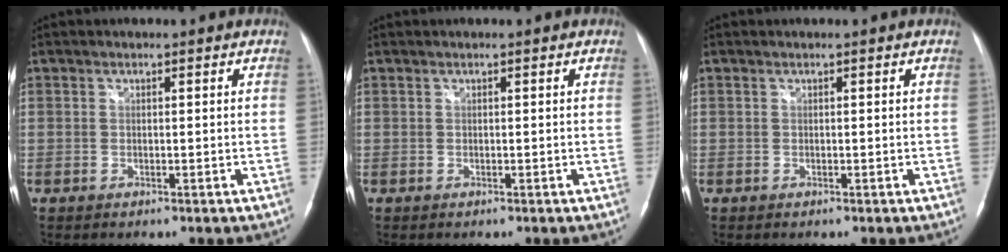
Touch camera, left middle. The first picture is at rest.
{"total": 0.0}
{"total": 0.0}